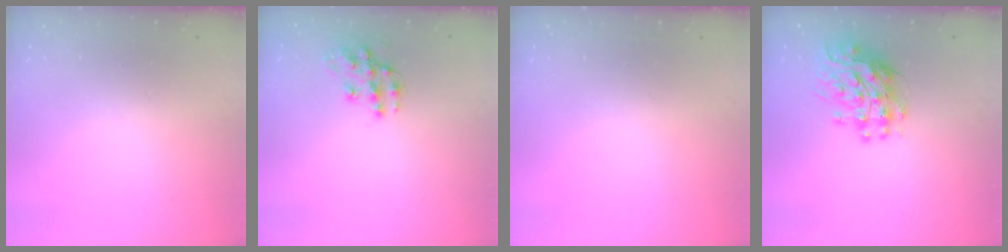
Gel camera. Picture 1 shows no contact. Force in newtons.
{"total": 12.2, "press": 12.2, "slide": 0.9}
{"total": 0.0}
{"total": 12.5, "press": 12.5, "slide": 1.1}